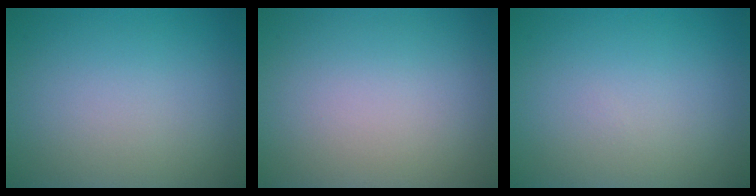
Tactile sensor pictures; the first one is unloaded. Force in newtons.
{"total": 0.0}
{"total": 0.0}